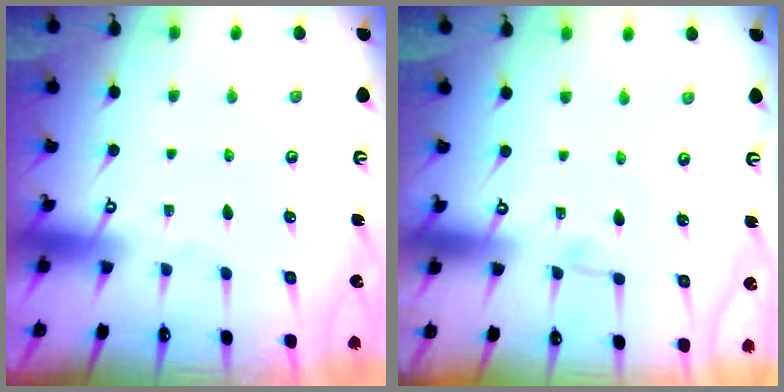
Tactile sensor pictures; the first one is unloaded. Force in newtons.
{"total": 3.6, "press": 3.6, "slide": 0.3}